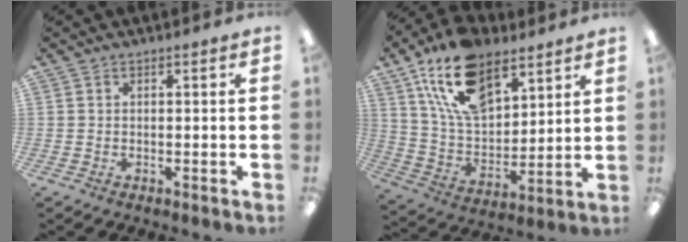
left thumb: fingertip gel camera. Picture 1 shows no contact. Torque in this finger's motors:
{"motor_torque": [0.97, 0.58, 1.75, -1.02, 0.59]}